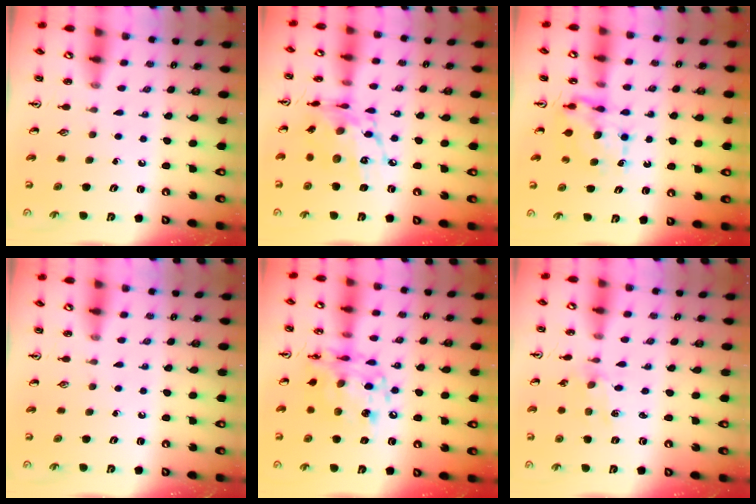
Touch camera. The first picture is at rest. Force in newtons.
{"total": 15.0, "press": 15.0, "slide": 0.9}
{"total": 7.2, "press": 7.2, "slide": 0.7}
{"total": 0.0}
{"total": 15.0, "press": 14.9, "slide": 1.2}
{"total": 1.5, "press": 1.5, "slide": 0.3}